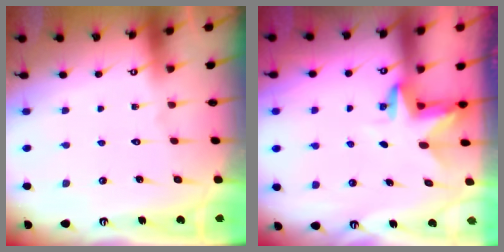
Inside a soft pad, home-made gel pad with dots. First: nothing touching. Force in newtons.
{"total": 3.6, "press": 3.6, "slide": 0.2}